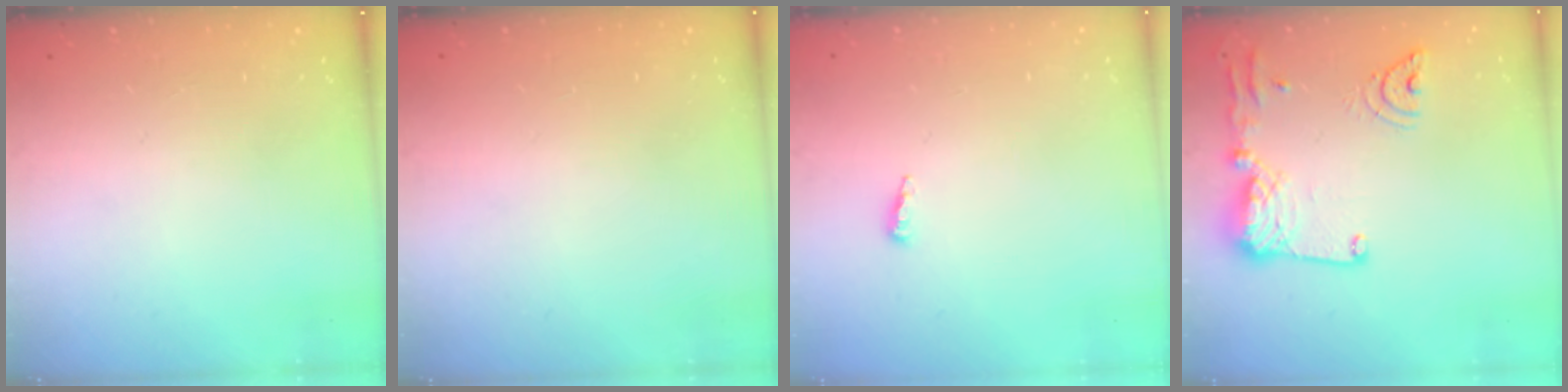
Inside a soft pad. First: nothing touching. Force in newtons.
{"total": 0.8, "press": 0.8, "slide": 0.1}
{"total": 3.7, "press": 3.6, "slide": 0.4}
{"total": 17.2, "press": 17.1, "slide": 2.2}